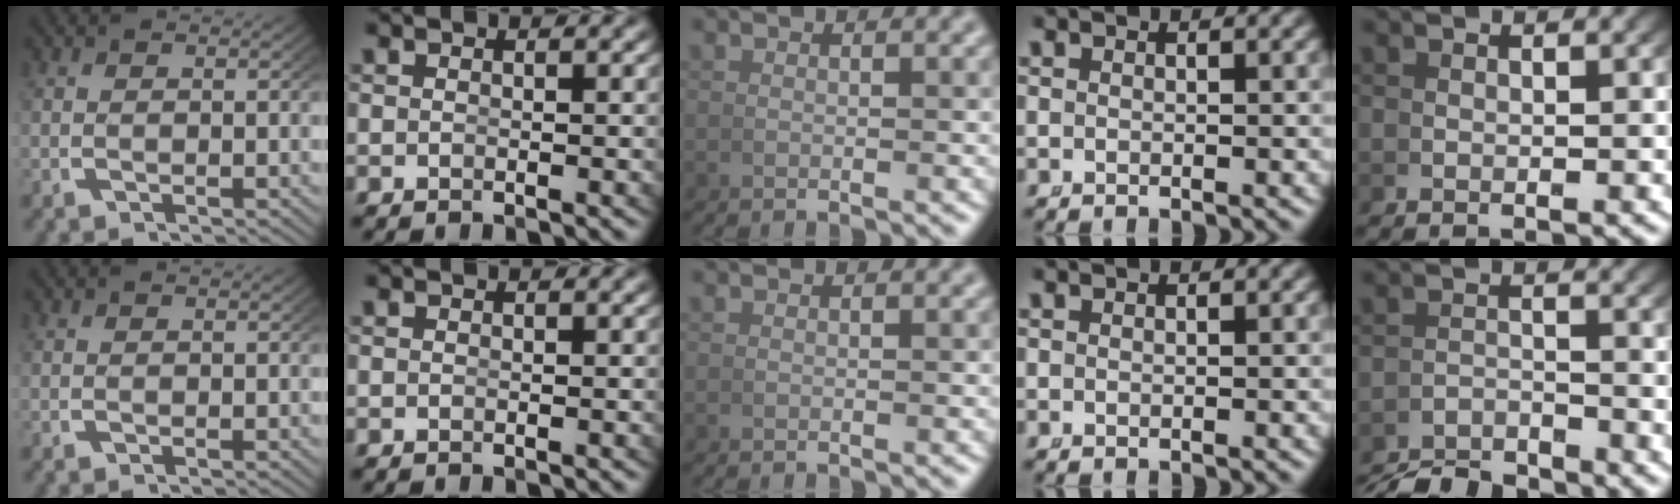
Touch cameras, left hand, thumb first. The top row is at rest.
{"little": {"total": 4.8, "force": [-4.8, 0.4, 0.6], "torque": [0.011, -0.008, -0.083]}}